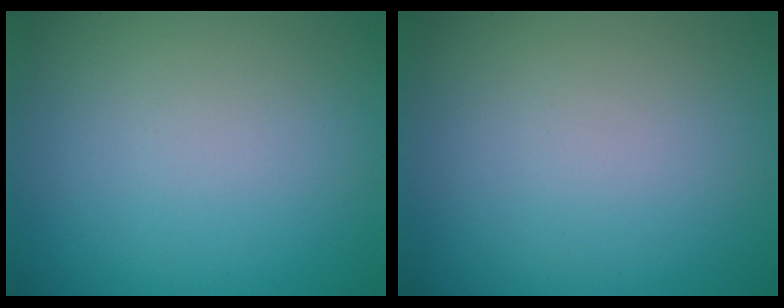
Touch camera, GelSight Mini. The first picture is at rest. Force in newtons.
{"total": 0.0}